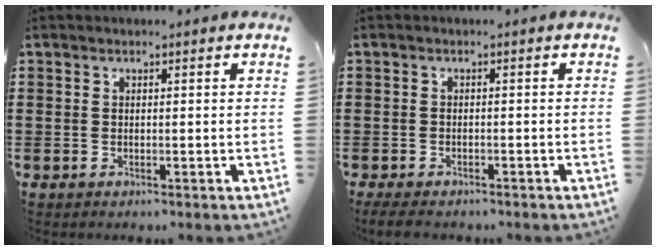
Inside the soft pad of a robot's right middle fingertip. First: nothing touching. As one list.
[{"total": 1.8, "force": [-1.7, 0.4, 0.4], "torque": [-0.011, -0.001, -0.036]}]